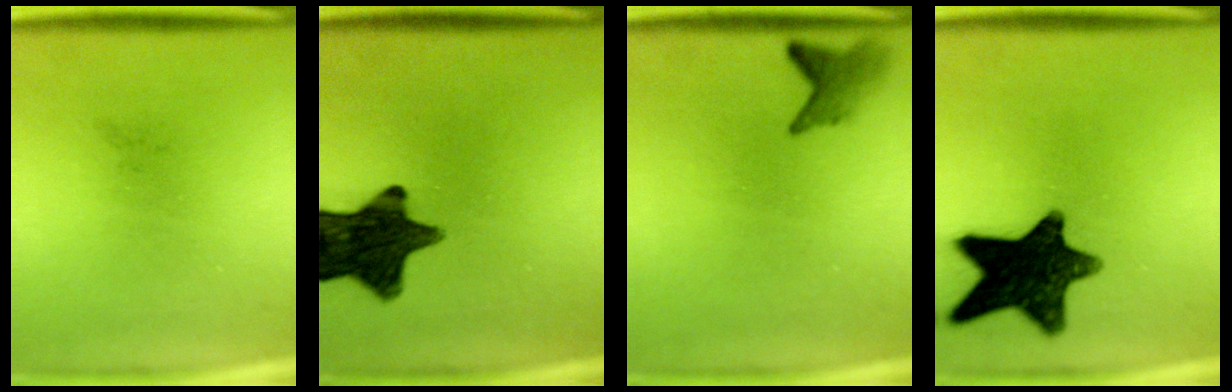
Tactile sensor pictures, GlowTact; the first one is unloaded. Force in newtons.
{"total": 13.8}
{"total": 2.4}
{"total": 14.3}